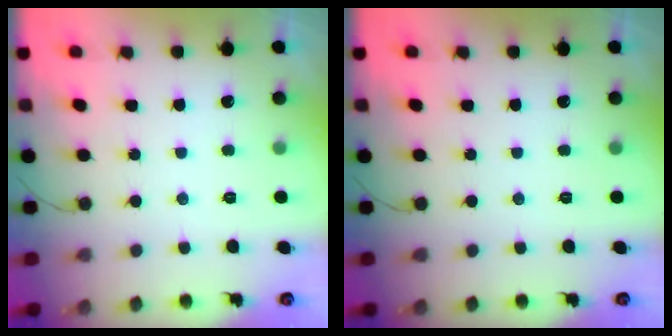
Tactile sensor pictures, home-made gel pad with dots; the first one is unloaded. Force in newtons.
{"total": 0.0}